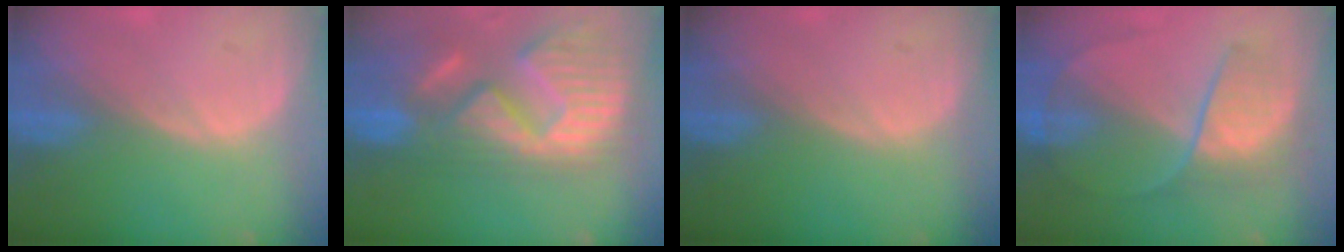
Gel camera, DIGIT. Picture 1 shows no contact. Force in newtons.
{"total": 14.9, "press": 12.4, "slide": 8.2}
{"total": 0.0}
{"total": 6.9, "press": 6.6, "slide": 2.0}